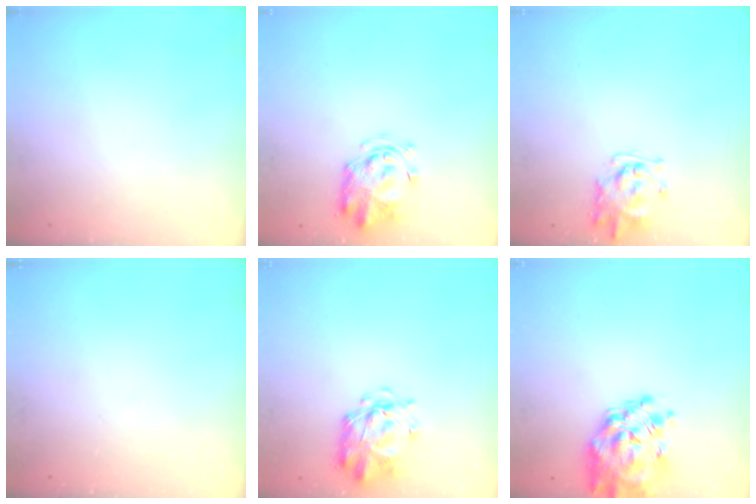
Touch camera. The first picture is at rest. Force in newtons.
{"total": 2.9, "press": 2.9, "slide": 0.6}
{"total": 1.7, "press": 1.6, "slide": 0.1}
{"total": 0.0}
{"total": 3.1, "press": 3.0, "slide": 0.8}
{"total": 10.7, "press": 9.8, "slide": 4.2}